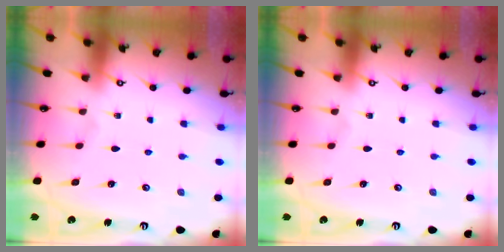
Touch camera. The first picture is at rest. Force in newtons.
{"total": 0.0}